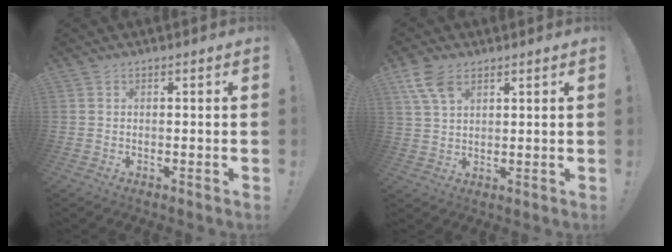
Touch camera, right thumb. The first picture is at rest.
{"total": 8.0, "force": [4.3, 4.4, 5.1], "torque": [-0.091, -0.009, 0.085]}